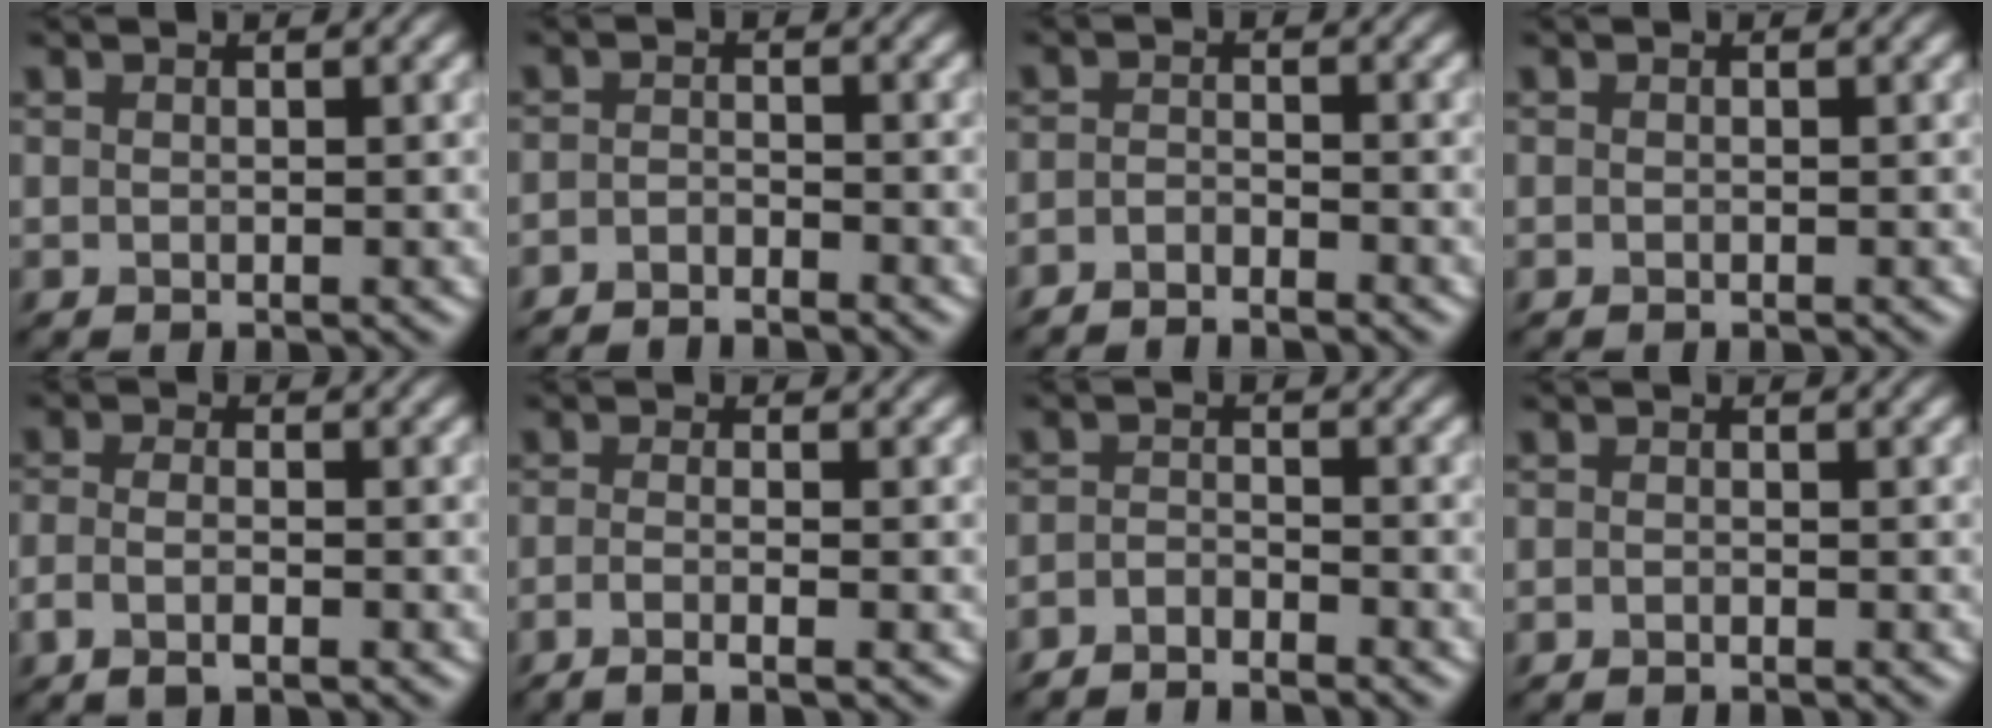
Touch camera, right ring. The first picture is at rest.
{"total": 2.2, "force": [-2.1, 0.3, 0.6], "torque": [-0.008, -0.004, -0.041]}
{"total": 2.1, "force": [-2.0, 0.3, 0.6], "torque": [-0.010, -0.004, -0.041]}
{"total": 0.0}
{"total": 2.7, "force": [-1.3, 1.0, 2.1], "torque": [-0.046, -0.007, -0.026]}
{"total": 2.9, "force": [-1.3, 0.9, 2.5], "torque": [-0.034, -0.010, -0.028]}
{"total": 2.4, "force": [-2.3, 0.4, 0.6], "torque": [-0.012, -0.003, -0.048]}
{"total": 0.5, "force": [-0.4, 0.1, 0.3], "torque": [-0.004, -0.001, -0.009]}